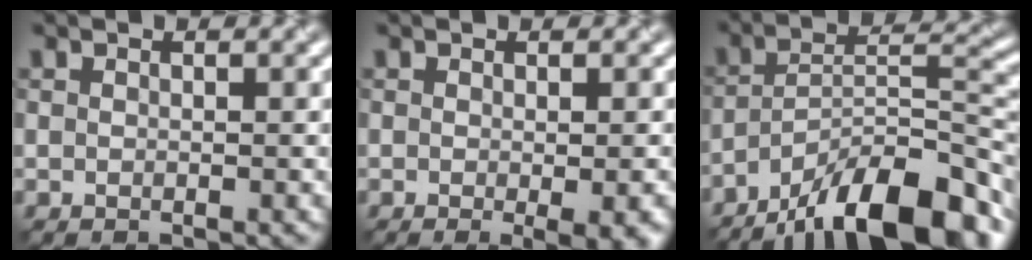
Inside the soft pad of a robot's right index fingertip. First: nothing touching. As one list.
[{"total": 3.4, "force": [-1.0, 0.6, 3.2], "torque": [-0.042, -0.009, -0.010]}, {"total": 14.1, "force": [-10.0, 4.0, 9.0], "torque": [-0.138, 0.017, -0.175]}]